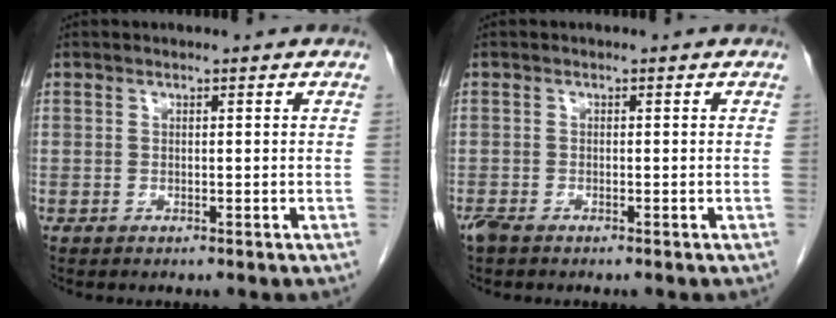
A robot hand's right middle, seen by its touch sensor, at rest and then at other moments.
{"total": 1.7, "force": [-1.3, 0.5, 0.9], "torque": [-0.026, -0.005, -0.024]}